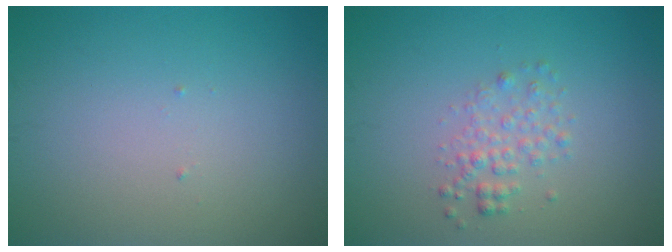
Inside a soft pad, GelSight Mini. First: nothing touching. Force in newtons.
{"total": 1.9, "press": 1.9, "slide": 0.1}